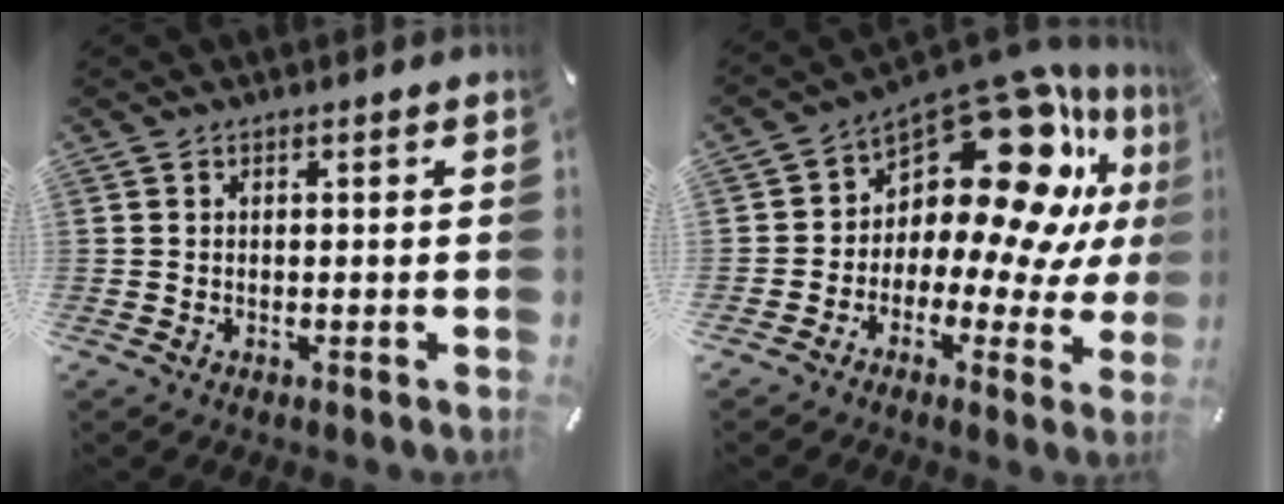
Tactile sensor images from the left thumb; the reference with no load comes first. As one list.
[{"total": 17.8, "force": [8.9, 9.4, 12.3], "torque": [-0.180, -0.093, 0.144]}]